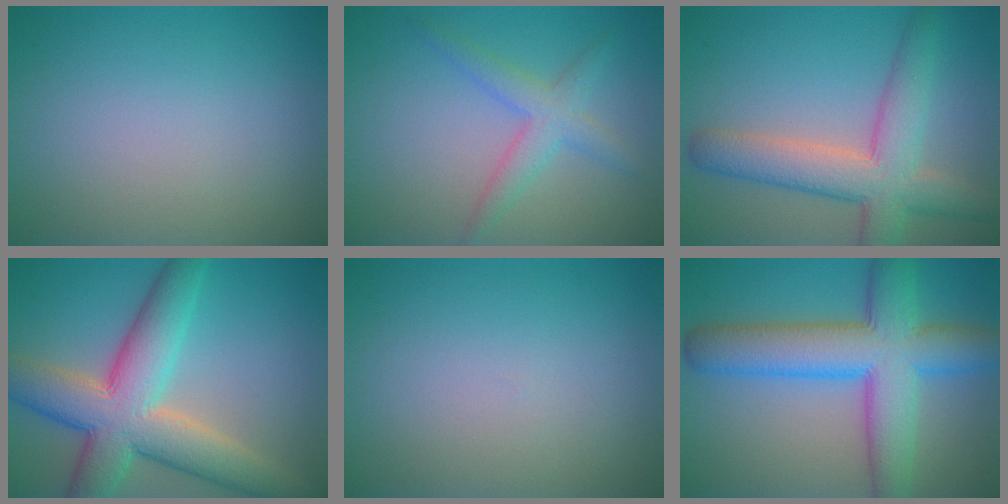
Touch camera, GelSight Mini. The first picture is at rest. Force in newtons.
{"total": 2.9, "press": 2.9, "slide": 0.1}
{"total": 6.8, "press": 6.8, "slide": 0.5}
{"total": 9.9, "press": 9.9, "slide": 0.6}
{"total": 0.0}
{"total": 9.6, "press": 9.6, "slide": 0.2}